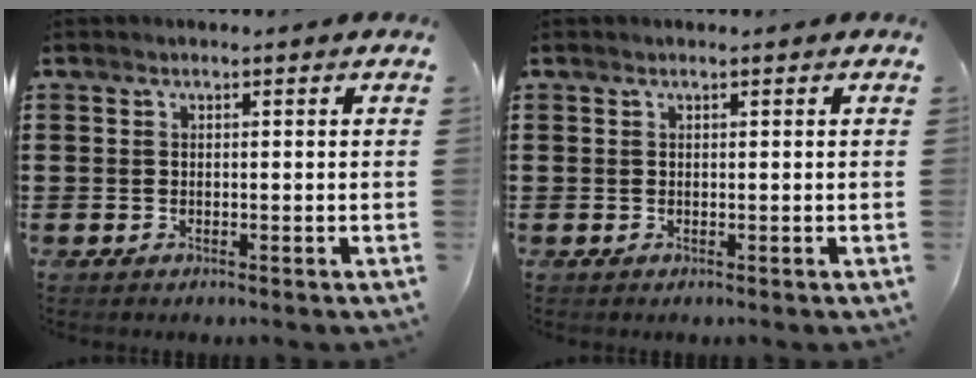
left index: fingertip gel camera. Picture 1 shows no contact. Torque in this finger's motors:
{"motor_torque": [0.16, -0.09, 0.00, 0.00]}